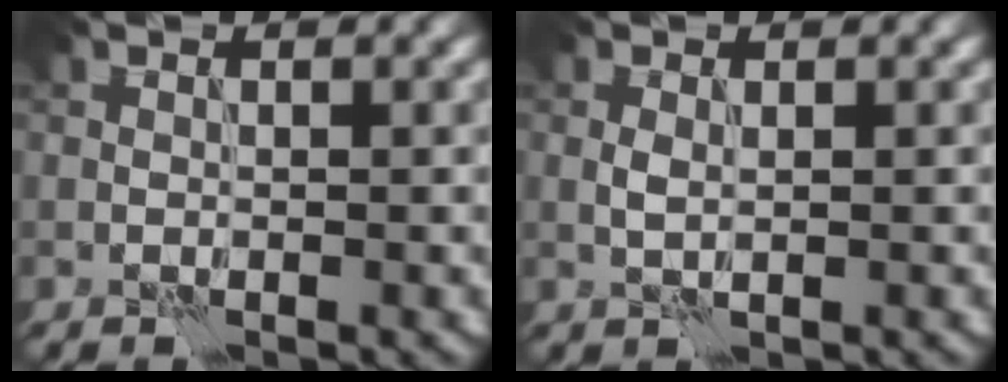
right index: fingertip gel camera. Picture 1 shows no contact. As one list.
[{"total": 1.0, "force": [0.2, 0.4, 0.9], "torque": [-0.020, 0.001, 0.005]}]